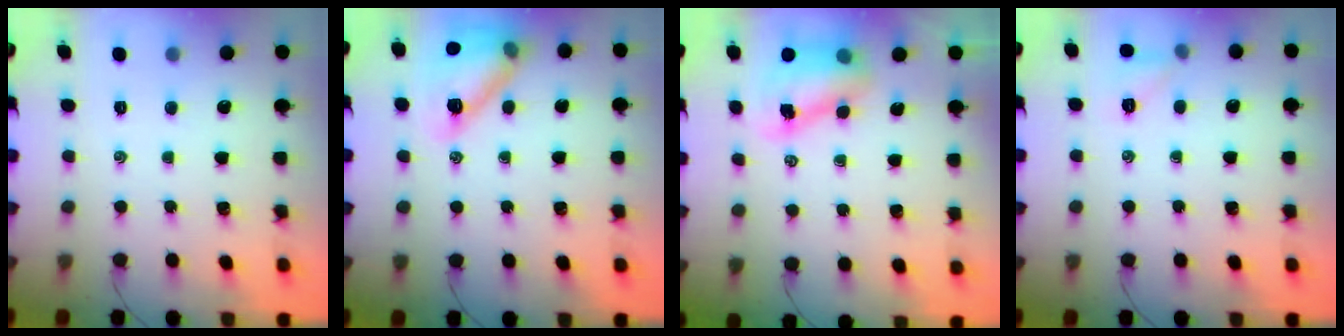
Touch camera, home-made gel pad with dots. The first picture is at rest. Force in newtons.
{"total": 15.5, "press": 15.4, "slide": 1.8}
{"total": 7.7, "press": 7.5, "slide": 1.3}
{"total": 6.6, "press": 6.4, "slide": 1.5}